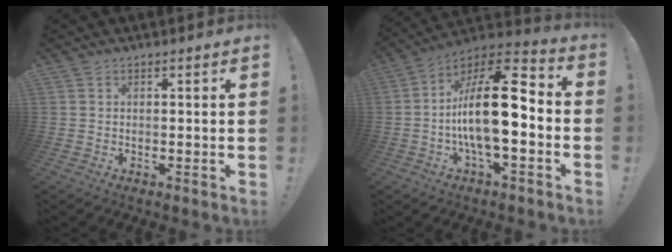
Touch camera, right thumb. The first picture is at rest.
{"total": 21.0, "force": [-2.8, 7.7, 19.3], "torque": [-0.336, 0.015, -0.049]}